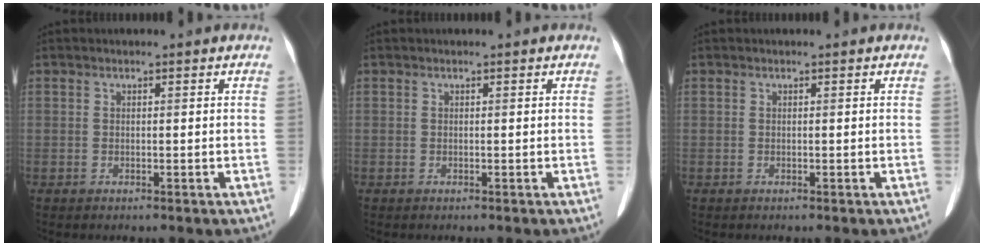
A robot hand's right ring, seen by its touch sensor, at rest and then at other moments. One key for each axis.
{"total": 0.0}
{"total": 0.0}